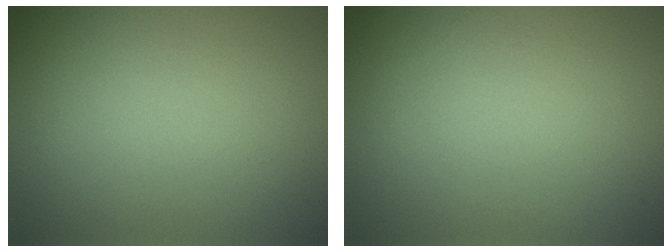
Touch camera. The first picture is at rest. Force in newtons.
{"total": 0.0}